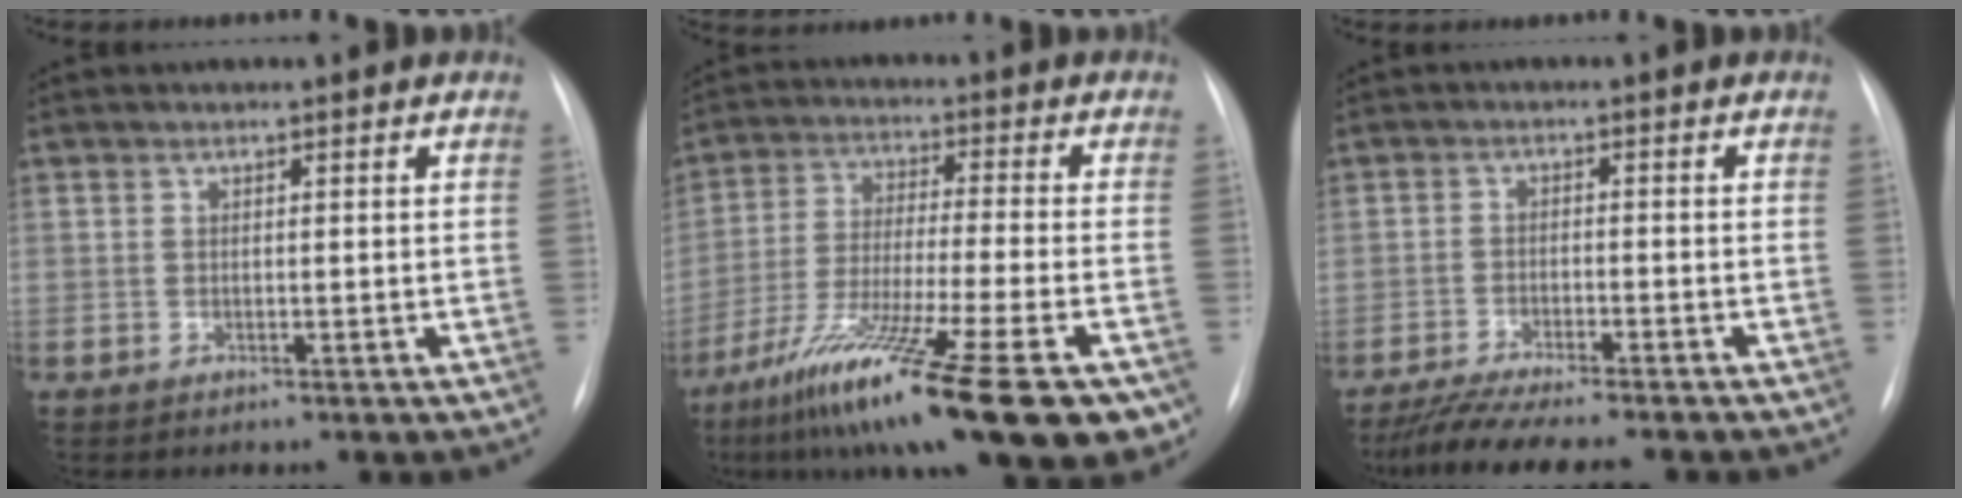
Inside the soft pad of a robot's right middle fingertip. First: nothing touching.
{"total": 21.9, "force": [-13.0, 2.3, 17.6], "torque": [-0.247, -0.054, -0.216]}
{"total": 10.2, "force": [-8.8, 0.4, 5.0], "torque": [-0.076, -0.021, -0.139]}